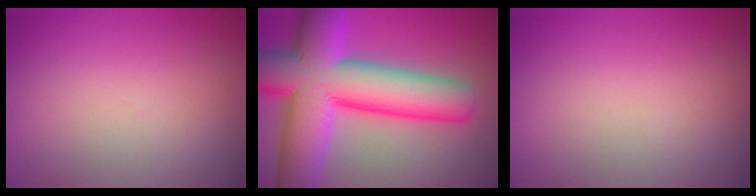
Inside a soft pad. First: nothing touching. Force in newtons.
{"total": 14.7, "press": 14.7, "slide": 0.4}
{"total": 0.0}